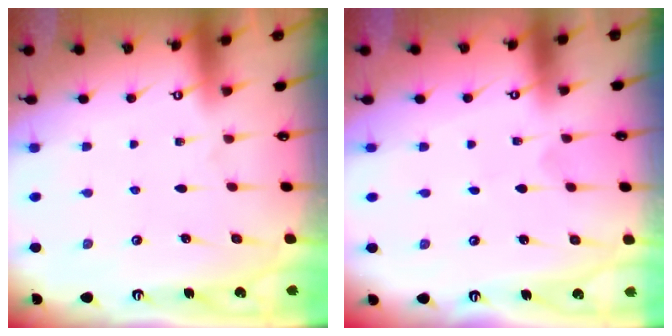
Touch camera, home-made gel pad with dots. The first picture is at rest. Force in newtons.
{"total": 0.0}